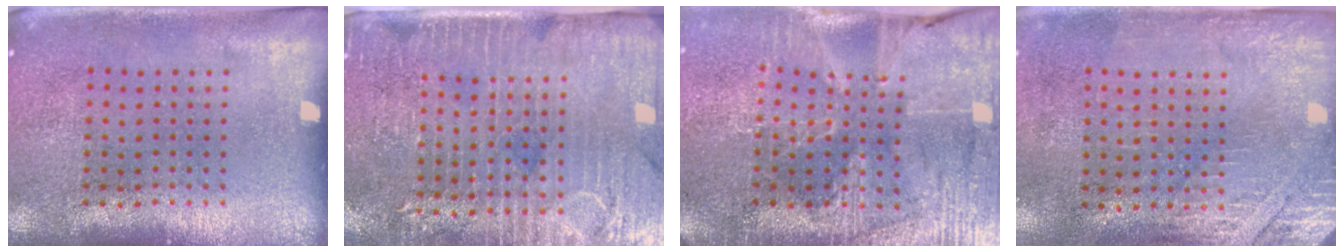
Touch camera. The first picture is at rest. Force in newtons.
{"total": 3.6, "press": 3.3, "slide": 1.6}
{"total": 3.4, "press": 3.3, "slide": 0.7}
{"total": 2.7, "press": 2.3, "slide": 1.4}